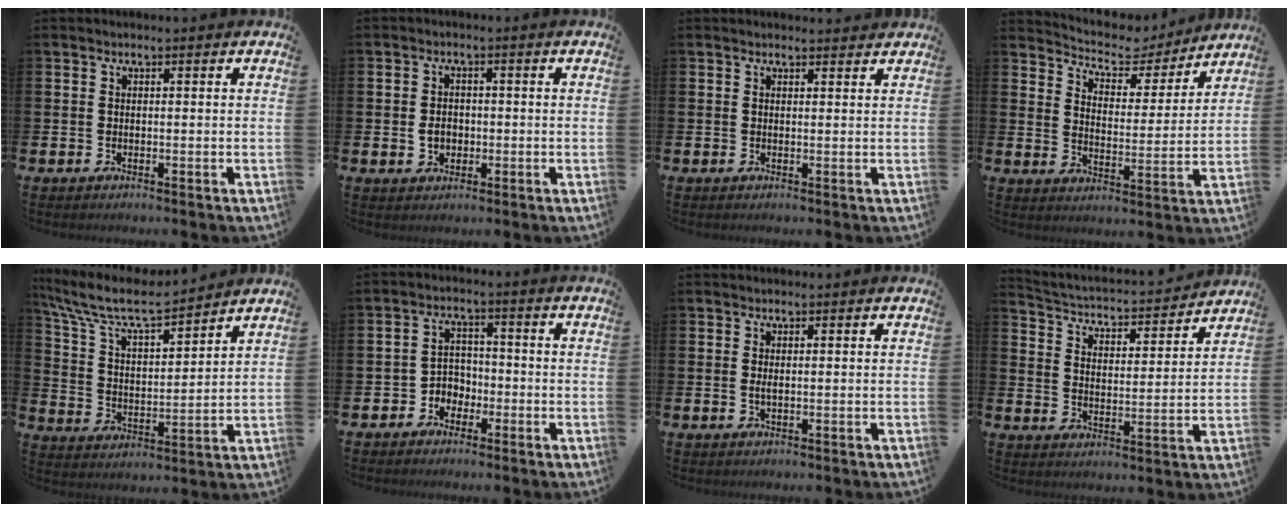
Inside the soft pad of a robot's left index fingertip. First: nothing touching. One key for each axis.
{"total": 2.6, "fx": -0.4, "fy": 2.1, "fz": 1.5, "tx": -0.010, "ty": -0.003, "tz": -0.014}
{"total": 0.9, "fx": 0.9, "fy": 0.1, "fz": 0.1, "tx": 0.008, "ty": -0.005, "tz": 0.014}
{"total": 5.5, "fx": 5.0, "fy": 2.2, "fz": 1.0, "tx": -0.043, "ty": -0.040, "tz": 0.079}
{"total": 8.6, "fx": 7.6, "fy": 1.9, "fz": 3.5, "tx": -0.104, "ty": -0.048, "tz": 0.129}
{"total": 3.1, "fx": -1.9, "fy": 2.4, "fz": 0.4, "tx": -0.022, "ty": 0.002, "tz": -0.047}
{"total": 0.7, "fx": 0.2, "fy": 0.1, "fz": 0.7, "tx": -0.008, "ty": -0.001, "tz": 0.001}
{"total": 3.6, "fx": 3.4, "fy": 1.0, "fz": 0.7, "tx": -0.039, "ty": -0.040, "tz": 0.048}